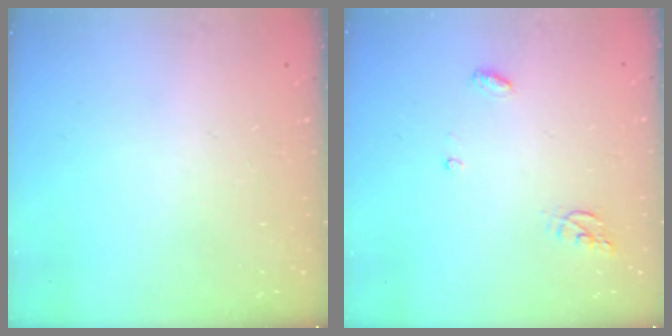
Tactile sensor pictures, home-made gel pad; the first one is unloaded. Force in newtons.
{"total": 5.3, "press": 5.3, "slide": 0.3}